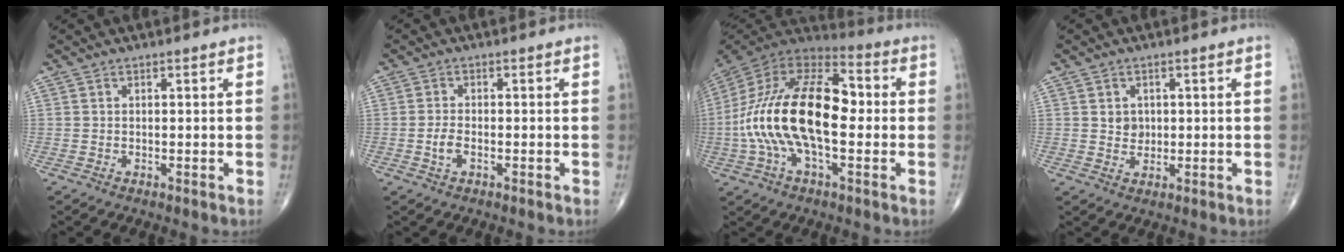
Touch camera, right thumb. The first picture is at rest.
{"total": 2.6, "force": [-0.8, 1.3, 2.1], "torque": [-0.046, 0.006, -0.016]}
{"total": 23.9, "force": [-1.2, 11.7, 20.8], "torque": [-0.395, 0.034, -0.031]}
{"total": 2.7, "force": [0.5, 2.3, 1.3], "torque": [-0.007, -0.003, 0.012]}